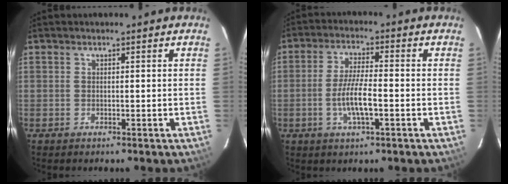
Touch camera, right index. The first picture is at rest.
{"total": 7.1, "force": [-2.1, 1.6, 6.7], "torque": [-0.132, -0.004, -0.041]}